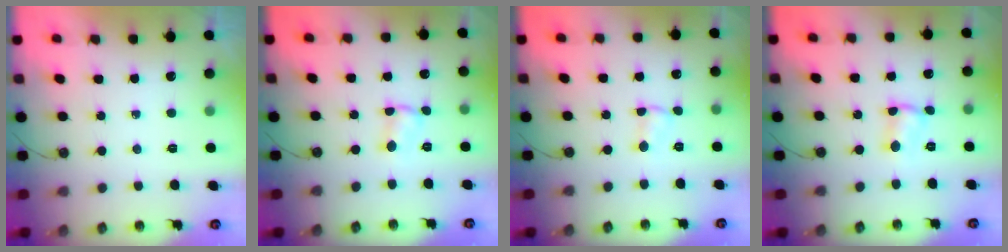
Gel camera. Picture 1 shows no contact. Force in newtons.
{"total": 1.8, "press": 1.8, "slide": 0.3}
{"total": 3.2, "press": 1.0, "slide": 3.0}
{"total": 2.2, "press": 2.2, "slide": 0.1}